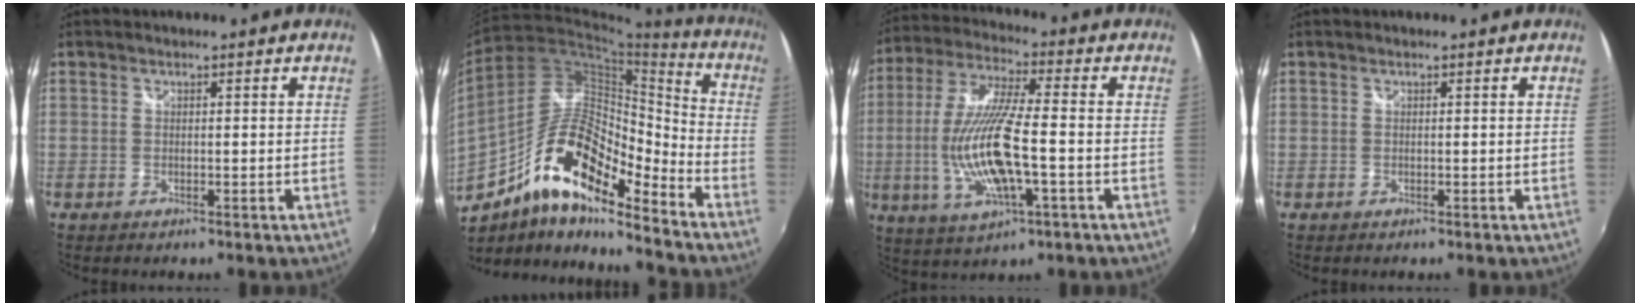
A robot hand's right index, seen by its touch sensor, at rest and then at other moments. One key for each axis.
{"total": 18.6, "fx": -11.4, "fy": 5.6, "fz": 13.5, "tx": -0.240, "ty": 0.003, "tz": -0.219}
{"total": 16.0, "fx": -3.0, "fy": 3.8, "fz": 15.2, "tx": -0.305, "ty": -0.012, "tz": -0.052}
{"total": 0.0}